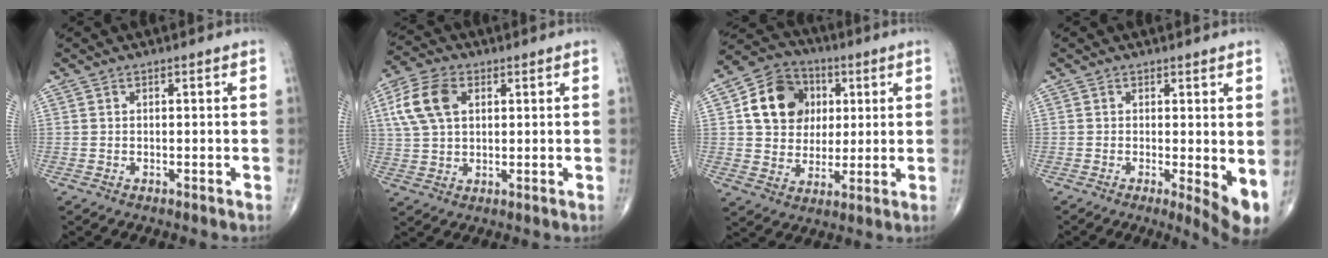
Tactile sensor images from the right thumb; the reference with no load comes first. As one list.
[{"total": 9.9, "force": [2.9, 6.3, 7.1], "torque": [-0.143, 0.008, 0.054]}, {"total": 13.8, "force": [3.3, 11.5, 7.0], "torque": [-0.089, 0.002, 0.055]}, {"total": 5.9, "force": [-0.1, 1.6, 5.6], "torque": [-0.076, -0.015, -0.002]}]